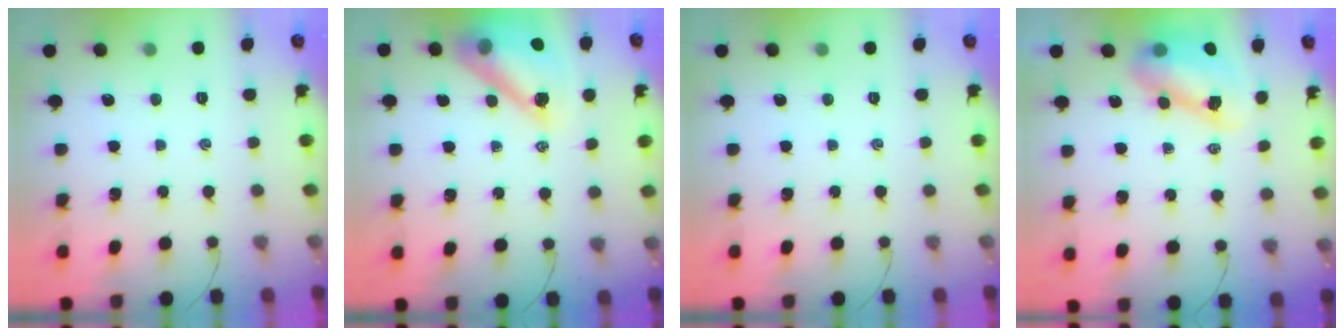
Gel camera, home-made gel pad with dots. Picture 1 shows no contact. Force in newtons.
{"total": 15.5, "press": 14.8, "slide": 4.6}
{"total": 0.0}
{"total": 8.9, "press": 8.6, "slide": 2.0}